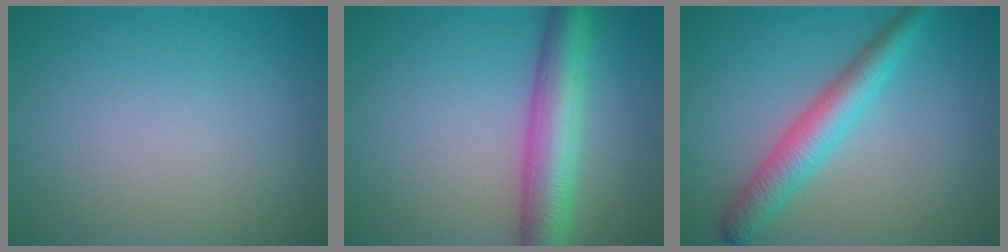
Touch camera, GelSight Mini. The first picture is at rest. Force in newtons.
{"total": 6.5, "press": 6.5, "slide": 0.4}
{"total": 4.2, "press": 4.2, "slide": 0.1}